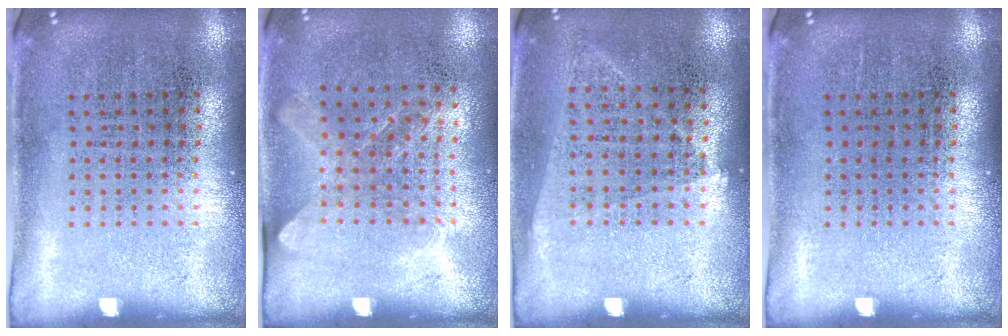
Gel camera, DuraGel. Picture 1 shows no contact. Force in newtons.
{"total": 1.2, "press": 1.0, "slide": 0.7}
{"total": 1.0, "press": 0.9, "slide": 0.4}
{"total": 0.0}